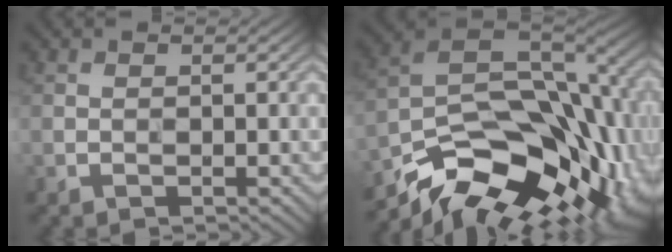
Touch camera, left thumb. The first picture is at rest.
{"total": 17.3, "force": [-8.6, 9.1, 12.0], "torque": [-0.228, -0.021, -0.145]}